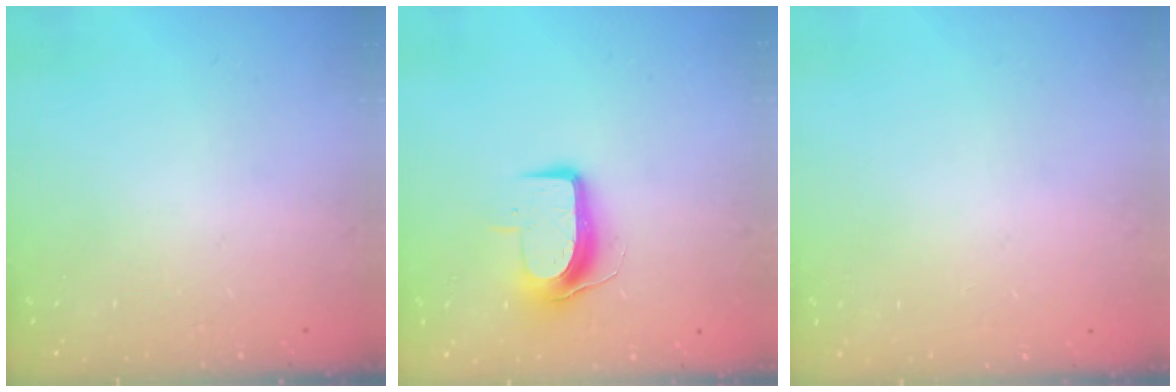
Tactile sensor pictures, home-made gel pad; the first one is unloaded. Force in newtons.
{"total": 8.8, "press": 8.8, "slide": 0.5}
{"total": 0.0}